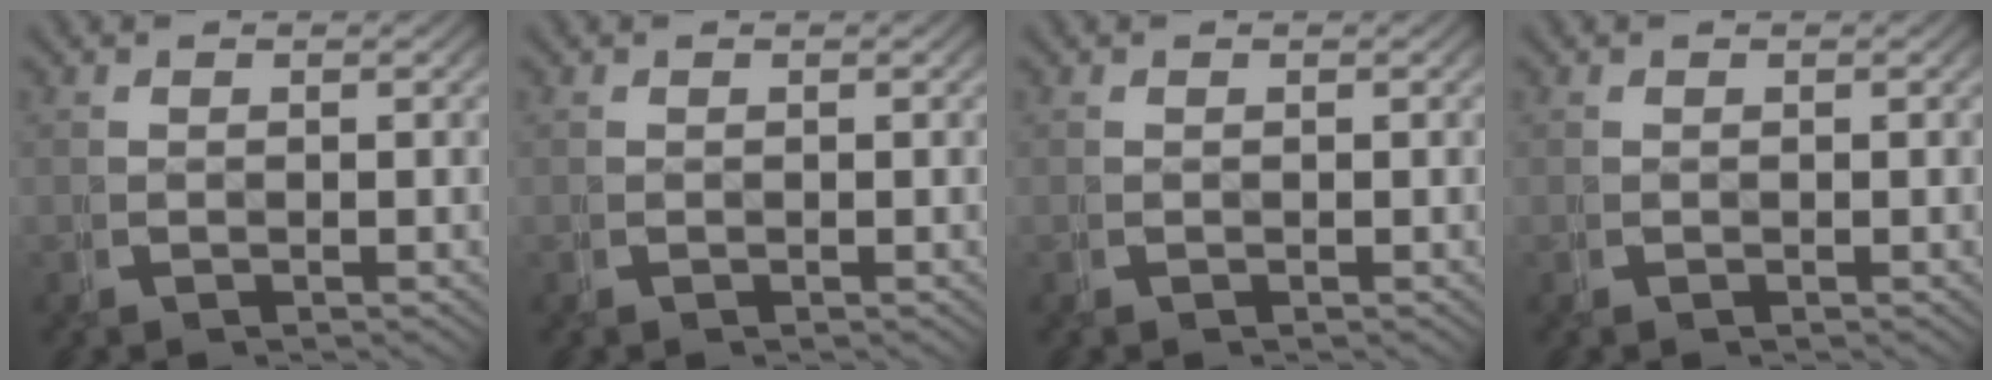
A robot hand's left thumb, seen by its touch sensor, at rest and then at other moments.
{"total": 0.0}
{"total": 0.0}
{"total": 0.0}